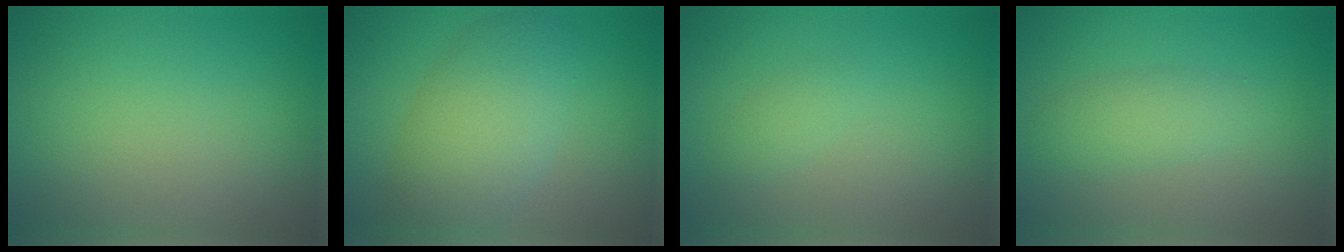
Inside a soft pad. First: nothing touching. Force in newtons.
{"total": 6.8, "press": 6.8, "slide": 0.3}
{"total": 1.0, "press": 1.0, "slide": 0.1}
{"total": 2.1, "press": 2.1, "slide": 0.1}